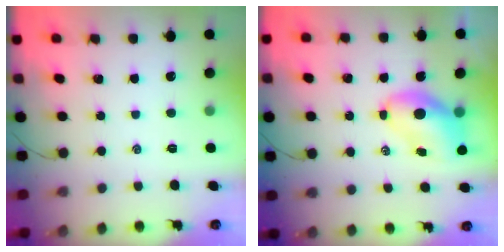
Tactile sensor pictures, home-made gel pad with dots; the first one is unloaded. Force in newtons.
{"total": 7.2, "press": 7.0, "slide": 1.5}